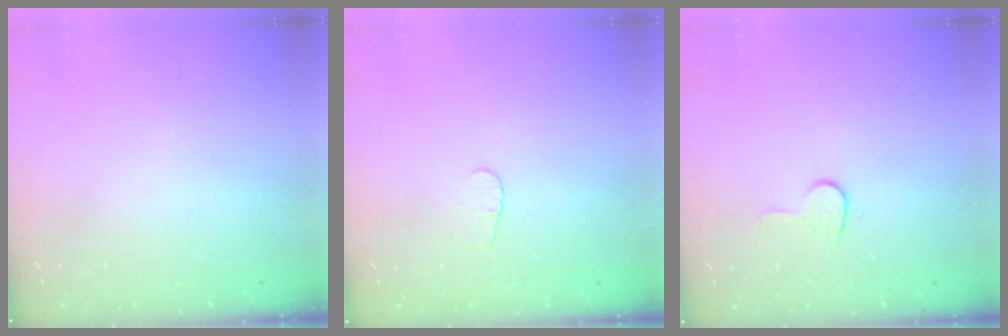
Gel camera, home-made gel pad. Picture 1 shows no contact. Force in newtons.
{"total": 3.6, "press": 3.6, "slide": 0.4}
{"total": 5.9, "press": 5.9, "slide": 0.5}